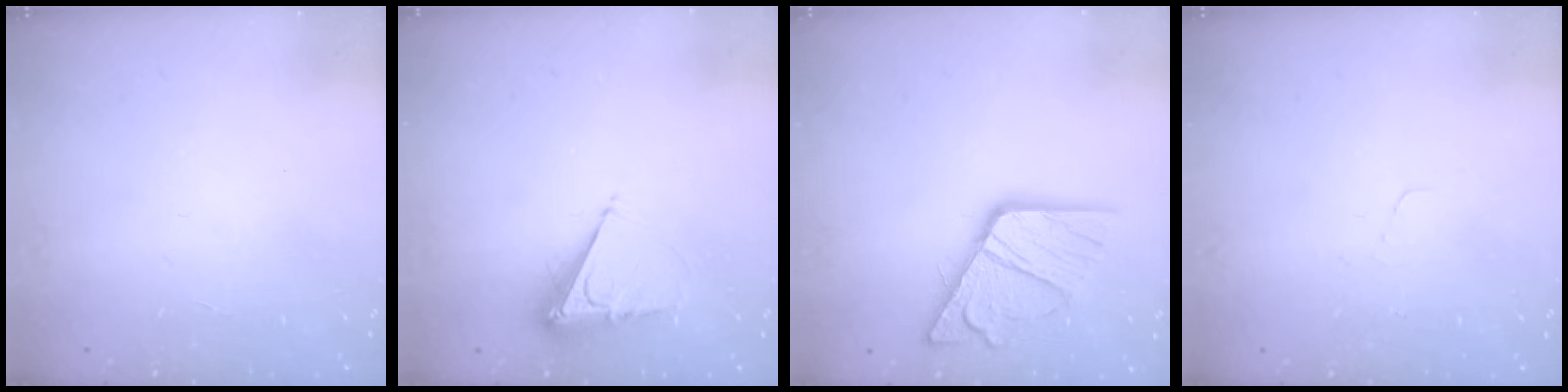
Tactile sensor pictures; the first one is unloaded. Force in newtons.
{"total": 8.7, "press": 8.7, "slide": 0.4}
{"total": 17.5, "press": 17.4, "slide": 2.1}
{"total": 2.6, "press": 2.6, "slide": 0.1}